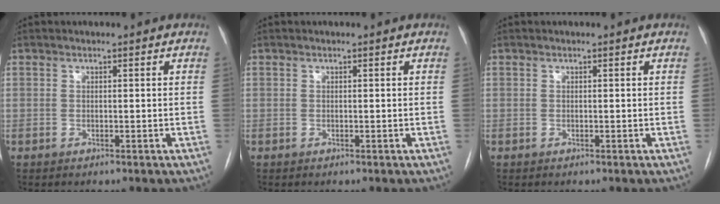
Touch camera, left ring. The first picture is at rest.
{"total": 0.0}
{"total": 0.0}